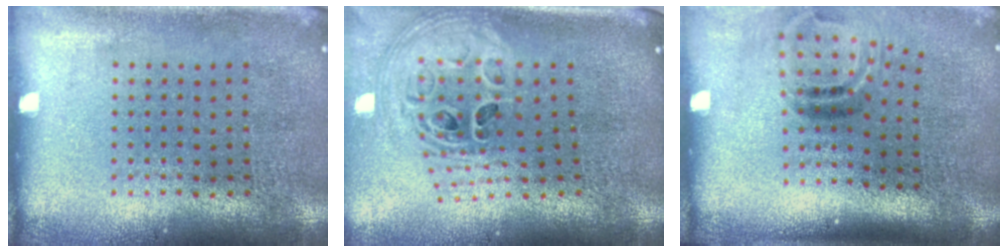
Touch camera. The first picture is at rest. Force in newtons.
{"total": 2.1, "press": 1.4, "slide": 1.5}
{"total": 2.0, "press": 1.2, "slide": 1.6}